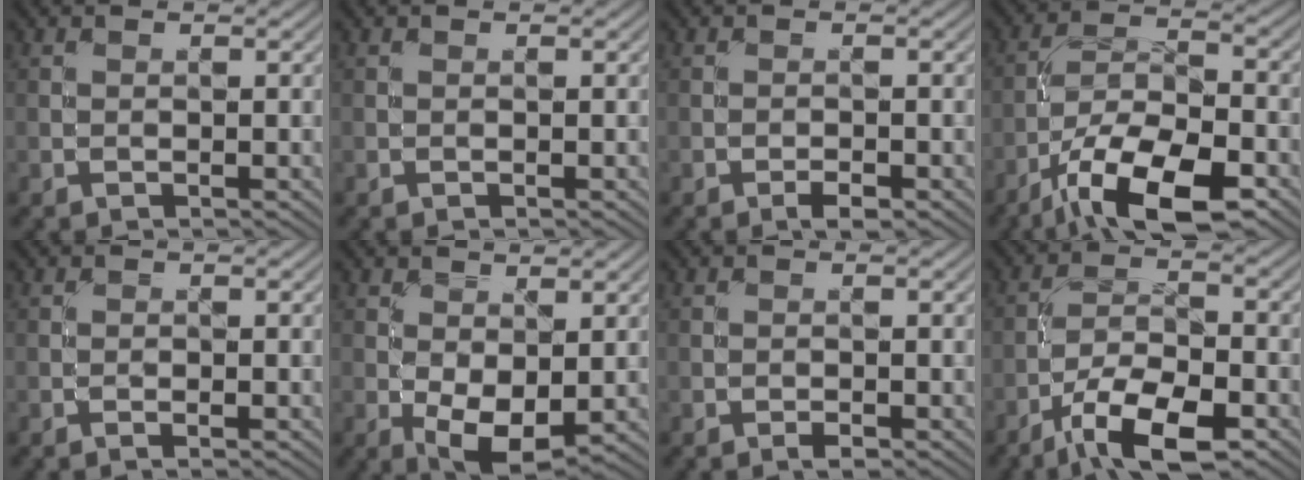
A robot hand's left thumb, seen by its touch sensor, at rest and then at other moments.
{"total": 0.0}
{"total": 1.8, "force": [-1.1, 0.6, 1.2], "torque": [-0.019, 0.001, -0.023]}
{"total": 12.7, "force": [-7.6, 4.3, 9.2], "torque": [-0.170, -0.001, -0.149]}
{"total": 0.7, "force": [-0.3, 0.1, 0.6], "torque": [-0.012, 0.002, -0.007]}
{"total": 5.2, "force": [-0.7, 2.8, 4.3], "torque": [-0.089, -0.008, -0.010]}
{"total": 1.0, "force": [-0.6, 0.3, 0.7], "torque": [-0.009, 0.001, -0.012]}
{"total": 9.5, "force": [-6.0, 3.0, 6.8], "torque": [-0.119, 0.002, -0.116]}